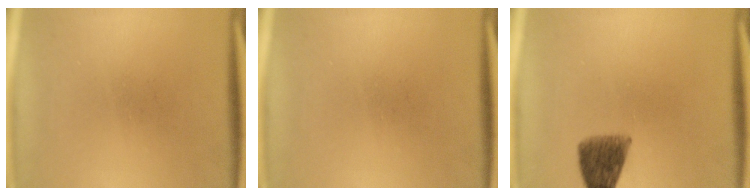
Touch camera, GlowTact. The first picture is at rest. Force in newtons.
{"total": 0.0}
{"total": 6.6}